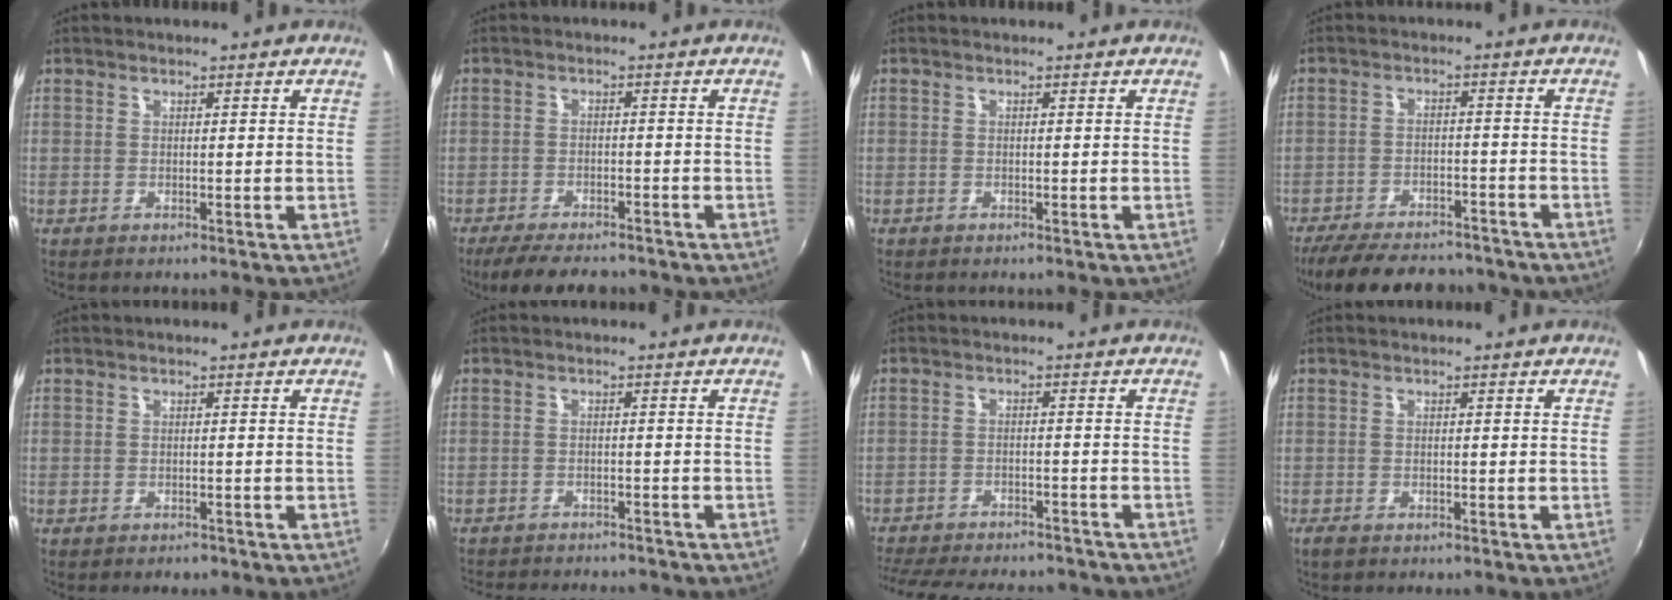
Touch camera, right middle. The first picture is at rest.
{"total": 9.5, "force": [-7.9, 2.6, 4.7], "torque": [-0.105, -0.021, -0.125]}
{"total": 0.5, "force": [-0.4, 0.3, 0.0], "torque": [-0.003, 0.000, -0.009]}
{"total": 17.4, "force": [-14.5, 5.8, 7.7], "torque": [-0.165, -0.013, -0.207]}
{"total": 1.4, "force": [-1.2, 0.5, 0.6], "torque": [-0.011, -0.004, -0.015]}
{"total": 10.0, "force": [-9.1, 2.1, 3.5], "torque": [-0.084, -0.015, -0.131]}
{"total": 18.7, "force": [-16.1, 5.6, 7.7], "torque": [-0.170, -0.013, -0.223]}
{"total": 1.5, "force": [-1.2, 0.5, 0.9], "torque": [-0.020, -0.004, -0.021]}